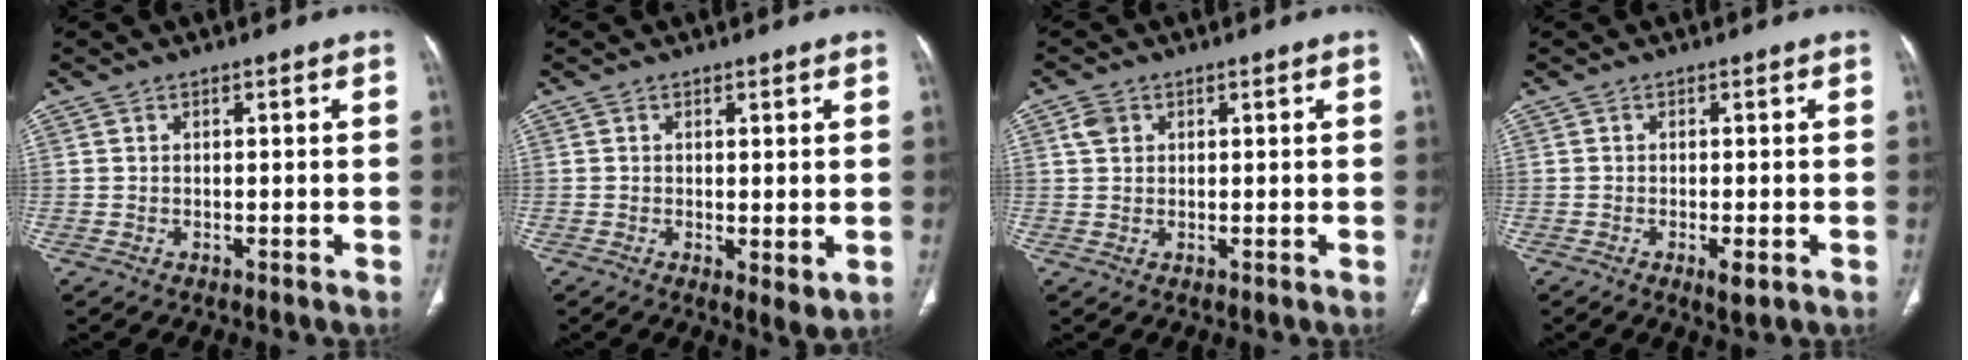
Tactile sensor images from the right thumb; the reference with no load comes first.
{"total": 3.4, "force": [-0.2, 1.2, 3.2], "torque": [-0.053, -0.016, -0.003]}
{"total": 2.5, "force": [1.0, 1.9, 1.3], "torque": [-0.022, 0.004, 0.022]}
{"total": 2.6, "force": [-1.0, 0.8, 2.3], "torque": [-0.040, -0.006, -0.015]}